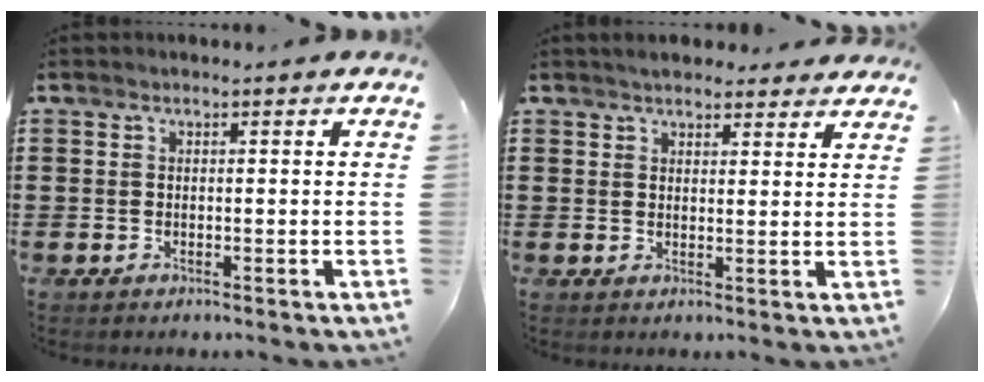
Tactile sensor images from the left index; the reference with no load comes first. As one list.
[{"total": 3.1, "force": [2.9, 0.9, 0.6], "torque": [-0.019, -0.001, 0.055]}]